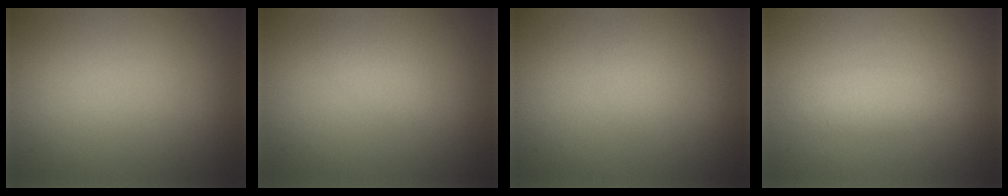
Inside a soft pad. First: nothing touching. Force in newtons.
{"total": 1.1, "press": 1.1, "slide": 0.0}
{"total": 0.6, "press": 0.6, "slide": 0.1}
{"total": 1.8, "press": 1.8, "slide": 0.1}